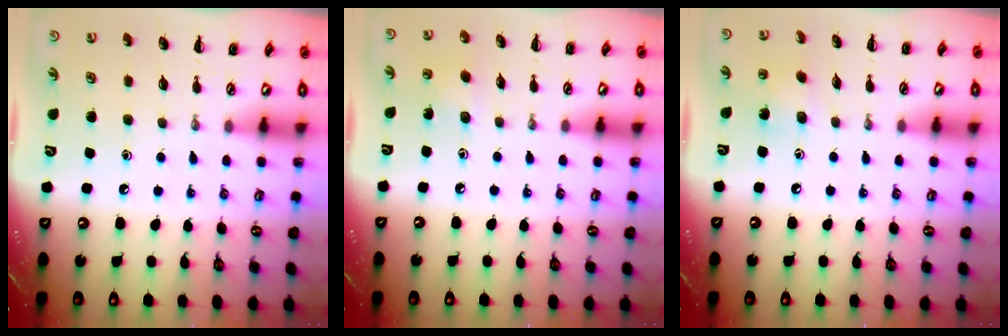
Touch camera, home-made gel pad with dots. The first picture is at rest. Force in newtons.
{"total": 2.4, "press": 2.3, "slide": 0.6}
{"total": 3.1, "press": 3.0, "slide": 0.7}